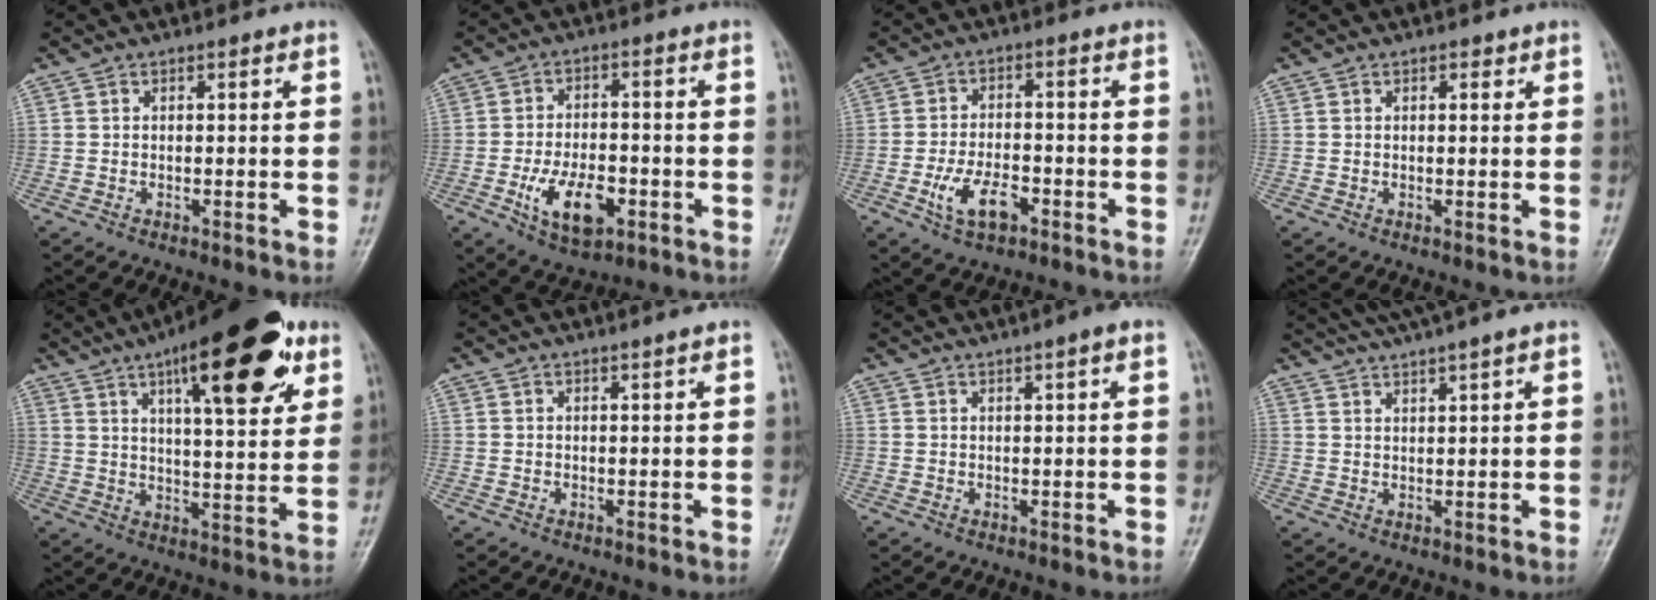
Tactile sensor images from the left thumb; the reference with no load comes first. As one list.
[{"total": 10.7, "force": [-3.9, 5.8, 8.1], "torque": [-0.127, 0.016, -0.062]}, {"total": 7.6, "force": [-3.5, 3.9, 5.5], "torque": [-0.098, 0.021, -0.062]}, {"total": 1.5, "force": [0.7, 0.9, 1.0], "torque": [-0.004, 0.002, 0.006]}, {"total": 21.4, "force": [11.1, 7.3, 16.8], "torque": [-0.207, -0.029, 0.160]}, {"total": 1.7, "force": [1.2, -0.1, 1.1], "torque": [-0.013, 0.007, 0.020]}, {"total": 3.9, "force": [2.4, 0.4, 3.0], "torque": [-0.046, 0.015, 0.037]}, {"total": 6.4, "force": [5.2, -0.3, 3.7], "torque": [-0.063, 0.012, 0.094]}]